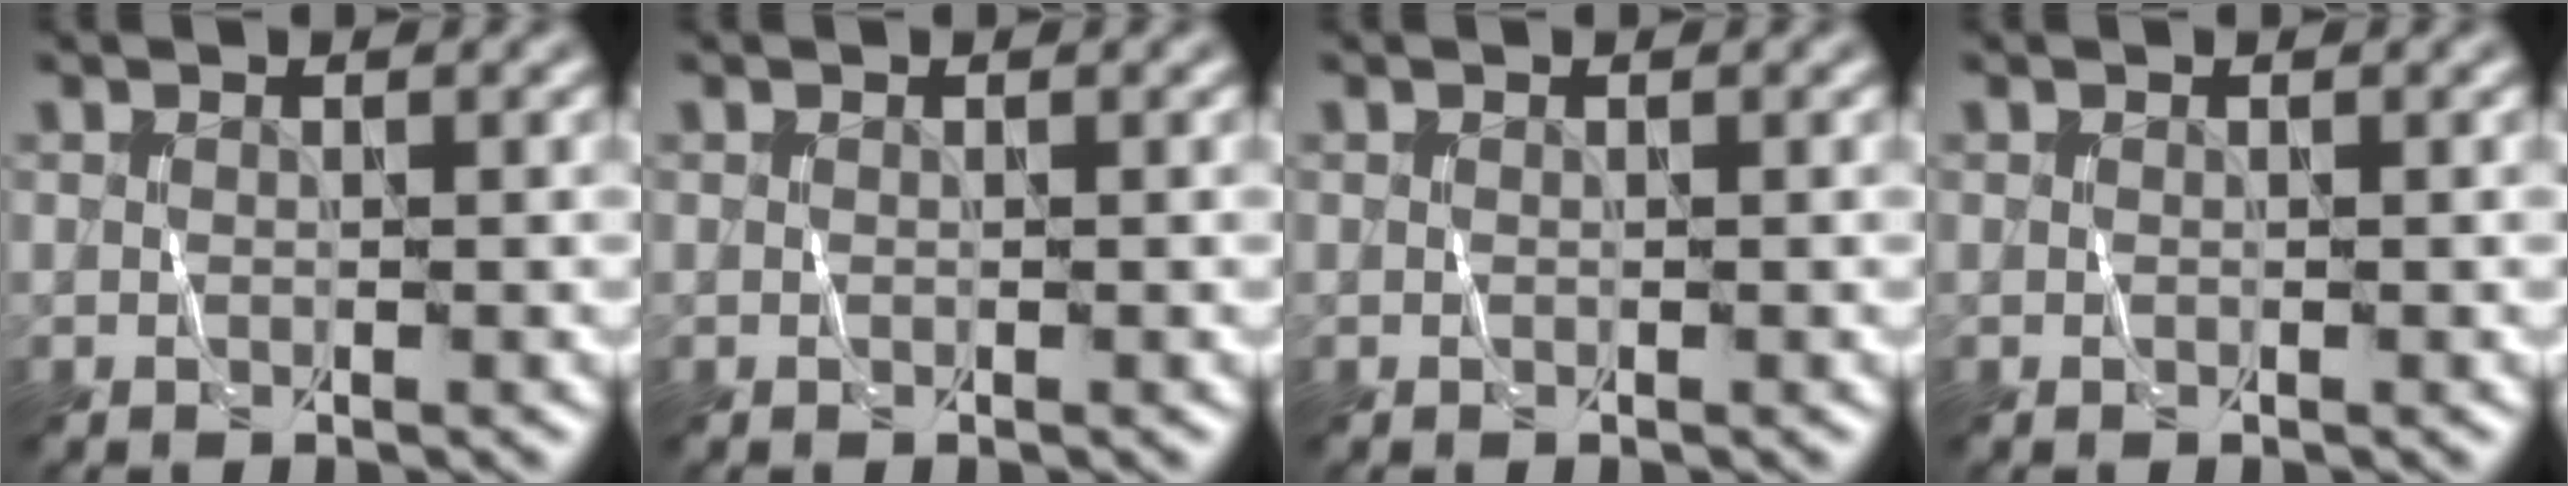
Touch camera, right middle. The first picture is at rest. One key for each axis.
{"total": 0.0}
{"total": 0.0}
{"total": 0.0}